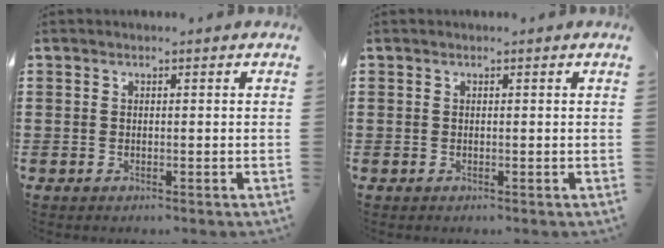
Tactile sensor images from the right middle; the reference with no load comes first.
{"total": 0.0}